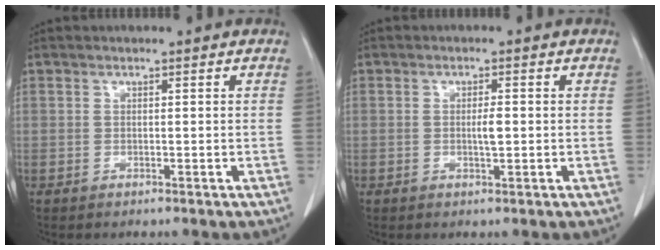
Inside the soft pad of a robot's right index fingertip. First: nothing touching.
{"total": 2.1, "force": [-0.1, 0.4, 2.1], "torque": [-0.040, -0.001, 0.000]}